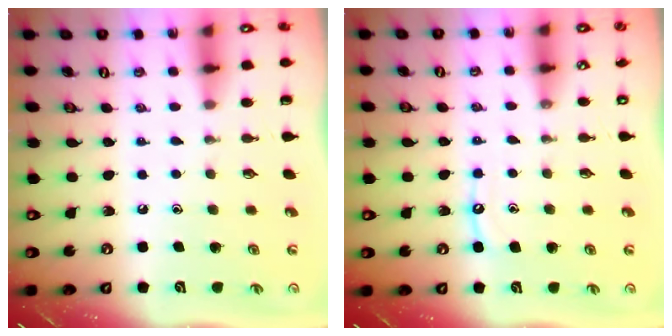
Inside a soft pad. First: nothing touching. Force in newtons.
{"total": 5.9, "press": 5.9, "slide": 0.6}